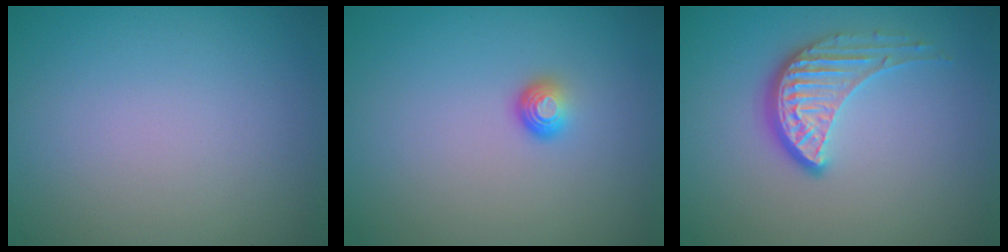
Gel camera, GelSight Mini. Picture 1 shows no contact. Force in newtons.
{"total": 1.6, "press": 1.0, "slide": 1.3}
{"total": 4.0, "press": 2.9, "slide": 2.8}